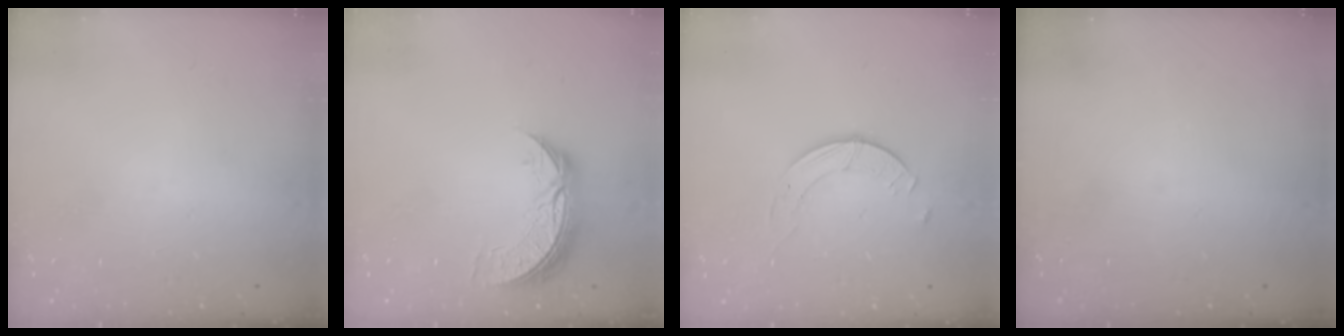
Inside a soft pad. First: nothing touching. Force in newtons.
{"total": 8.0, "press": 8.0, "slide": 0.7}
{"total": 2.3, "press": 2.3, "slide": 0.3}
{"total": 0.0}